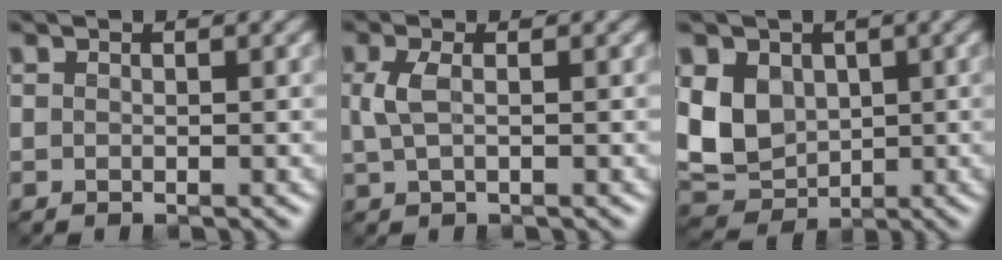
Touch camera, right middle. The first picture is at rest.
{"total": 2.0, "force": [0.1, 0.9, 1.8], "torque": [-0.047, -0.001, 0.001]}
{"total": 6.0, "force": [0.4, 4.8, 3.5], "torque": [-0.080, -0.009, 0.003]}